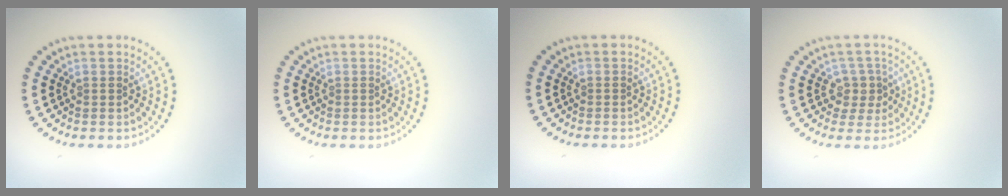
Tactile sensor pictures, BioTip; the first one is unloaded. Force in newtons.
{"total": 0.0}
{"total": 0.0}
{"total": 2.2, "press": 1.9, "slide": 1.1}